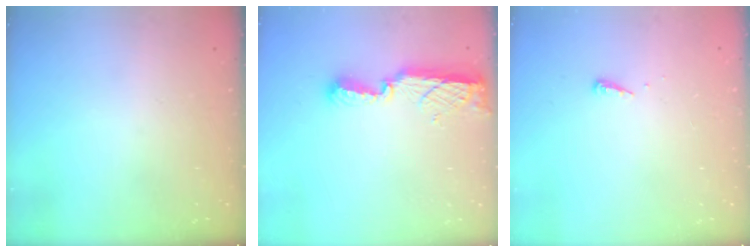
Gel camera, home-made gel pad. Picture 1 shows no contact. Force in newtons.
{"total": 8.5, "press": 8.4, "slide": 0.8}
{"total": 3.9, "press": 3.9, "slide": 0.4}